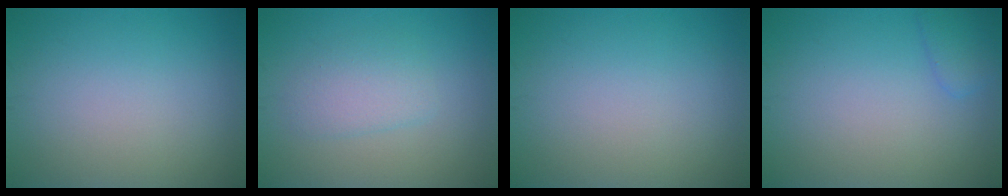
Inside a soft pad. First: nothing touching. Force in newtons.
{"total": 2.4, "press": 2.4, "slide": 0.1}
{"total": 0.0}
{"total": 1.5, "press": 1.5, "slide": 0.2}